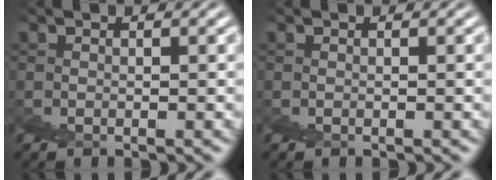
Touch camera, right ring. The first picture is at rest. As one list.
[{"total": 0.0}]